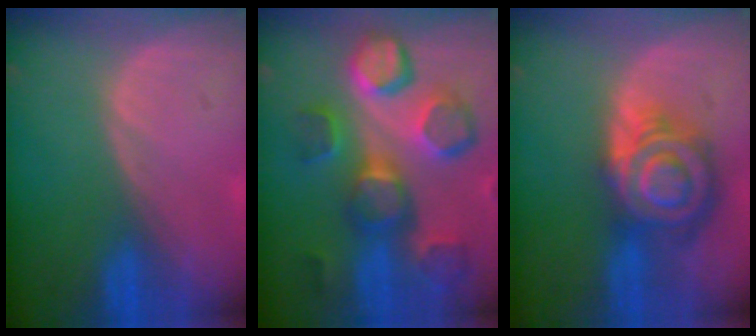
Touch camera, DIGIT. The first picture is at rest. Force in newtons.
{"total": 11.9, "press": 10.8, "slide": 5.0}
{"total": 9.2, "press": 9.1, "slide": 0.5}